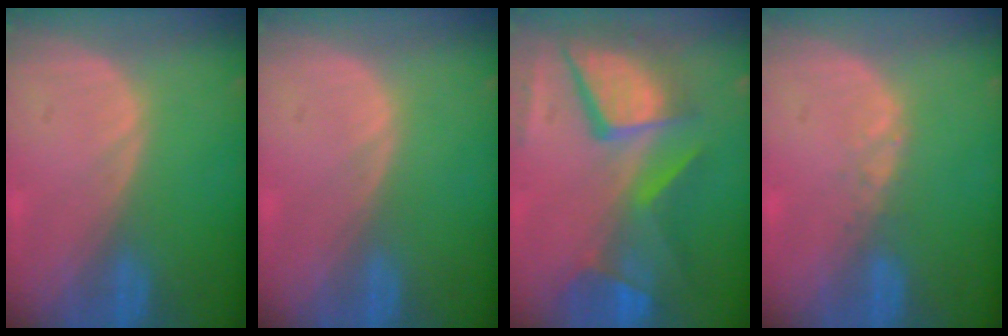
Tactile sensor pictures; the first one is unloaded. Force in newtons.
{"total": 0.0}
{"total": 12.4, "press": 10.2, "slide": 7.0}
{"total": 1.0, "press": 1.0, "slide": 0.2}